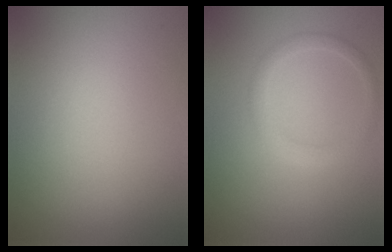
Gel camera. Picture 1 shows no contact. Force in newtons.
{"total": 1.9, "press": 1.8, "slide": 0.1}